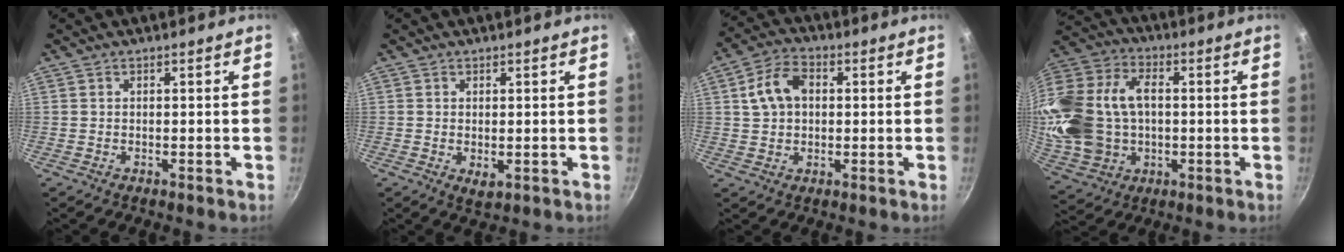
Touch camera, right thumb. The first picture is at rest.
{"total": 2.1, "force": [-0.1, 1.2, 1.7], "torque": [-0.027, -0.009, 0.002]}
{"total": 8.5, "force": [1.5, 6.1, 5.7], "torque": [-0.087, 0.018, 0.018]}
{"total": 21.9, "force": [0.6, 15.7, 15.2], "torque": [-0.304, 0.031, 0.021]}